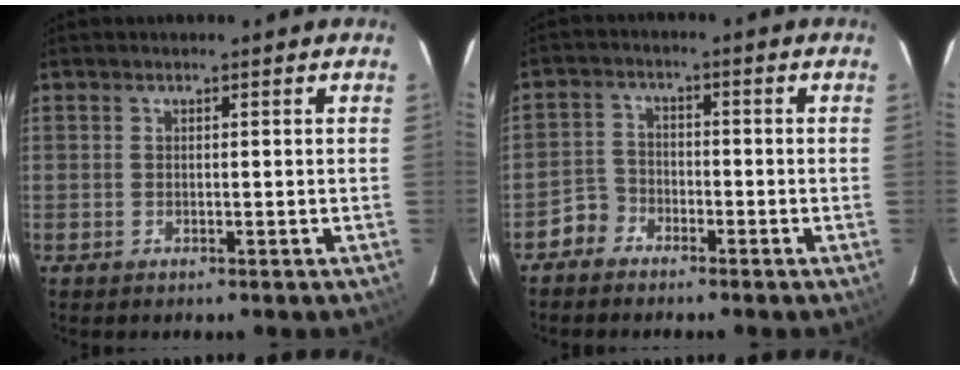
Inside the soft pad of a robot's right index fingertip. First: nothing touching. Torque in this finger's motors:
{"motor_torque": [-0.66, -0.52, -1.02, -0.21]}